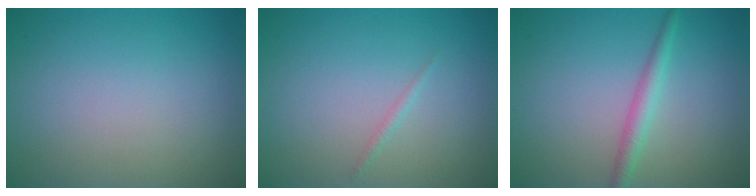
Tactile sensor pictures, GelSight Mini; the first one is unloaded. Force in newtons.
{"total": 0.6, "press": 0.6, "slide": 0.0}
{"total": 2.1, "press": 2.1, "slide": 0.1}